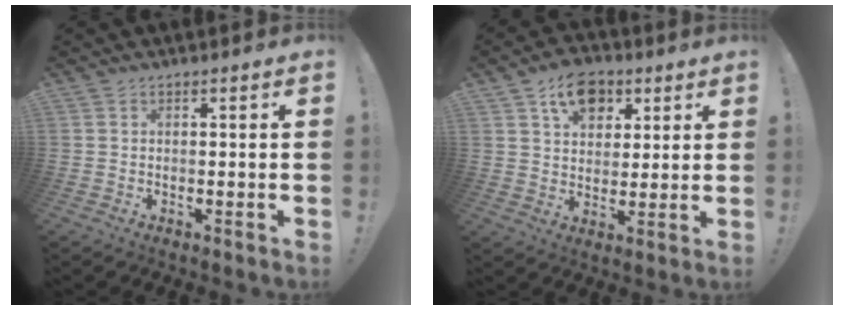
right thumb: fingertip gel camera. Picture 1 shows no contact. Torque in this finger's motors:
{"motor_torque": [0.25, 0.26, 0.12, 0.09, 0.03]}